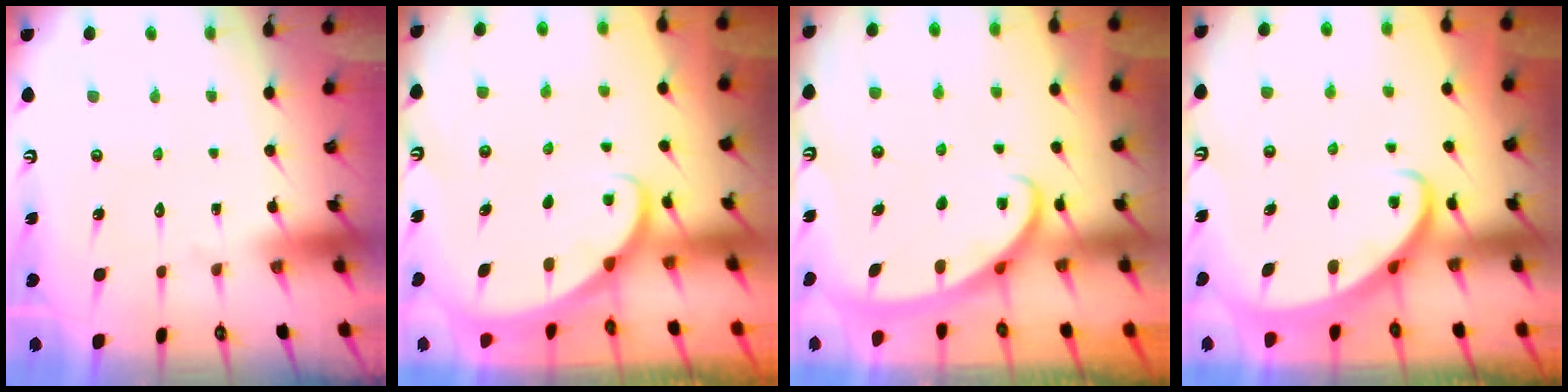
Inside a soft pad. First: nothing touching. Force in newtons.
{"total": 1.8, "press": 1.8, "slide": 0.1}
{"total": 2.6, "press": 2.6, "slide": 0.4}
{"total": 2.7, "press": 2.7, "slide": 0.3}